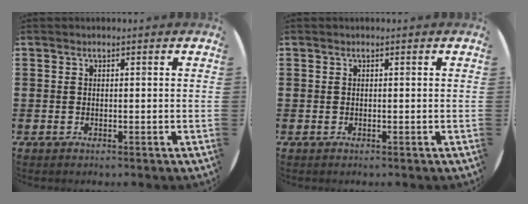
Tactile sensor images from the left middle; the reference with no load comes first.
{"total": 0.0}